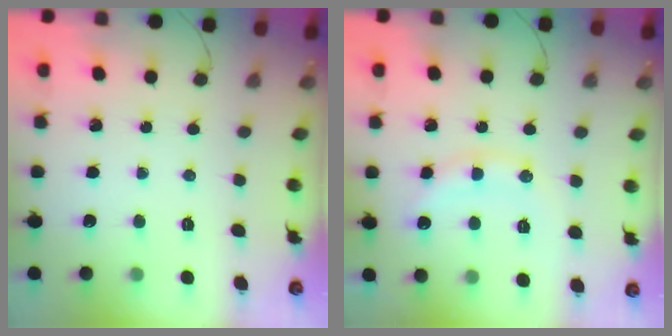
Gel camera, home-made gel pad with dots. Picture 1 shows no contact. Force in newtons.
{"total": 12.2, "press": 12.2, "slide": 0.4}